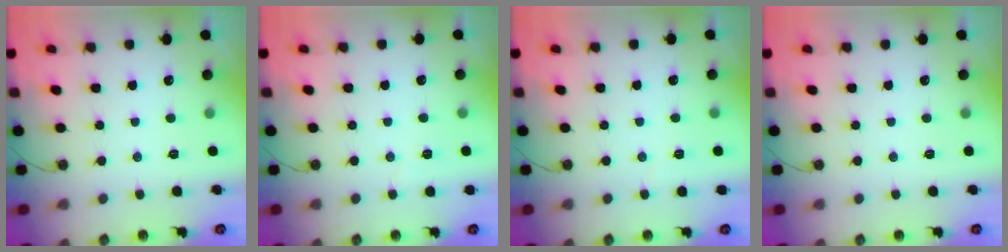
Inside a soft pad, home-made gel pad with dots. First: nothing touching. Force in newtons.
{"total": 3.0, "press": 2.7, "slide": 1.5}
{"total": 2.9, "press": 1.5, "slide": 2.5}
{"total": 0.0}